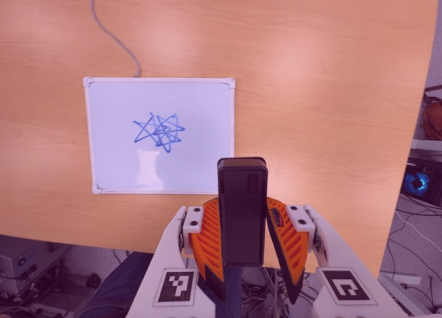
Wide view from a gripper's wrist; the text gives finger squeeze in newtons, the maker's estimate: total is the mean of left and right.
{"total": 5.4, "left": 5.0, "right": 5.8}